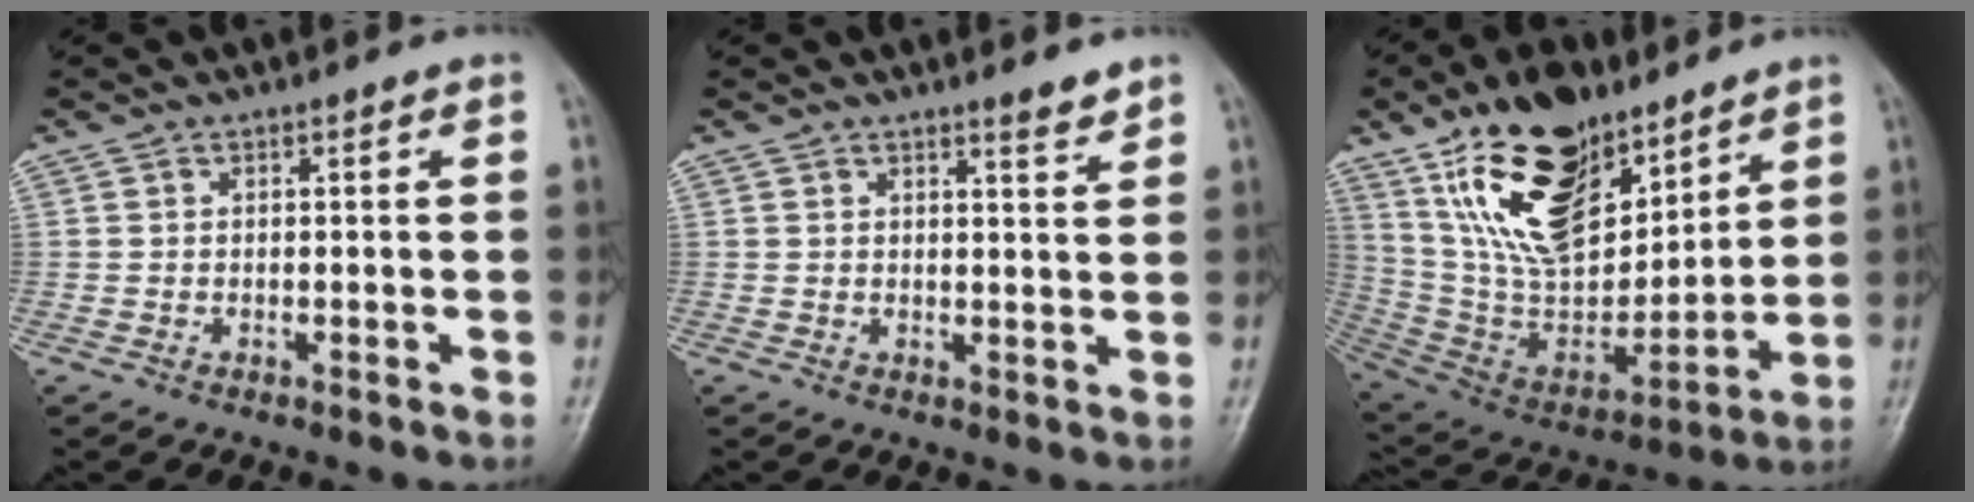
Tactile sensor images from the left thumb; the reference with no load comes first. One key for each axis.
{"total": 2.7, "fx": 2.2, "fy": 0.2, "fz": 1.4, "tx": -0.017, "ty": -0.022, "tz": 0.033}
{"total": 24.0, "fx": 13.6, "fy": 12.3, "fz": 15.5, "tx": -0.232, "ty": -0.063, "tz": 0.258}